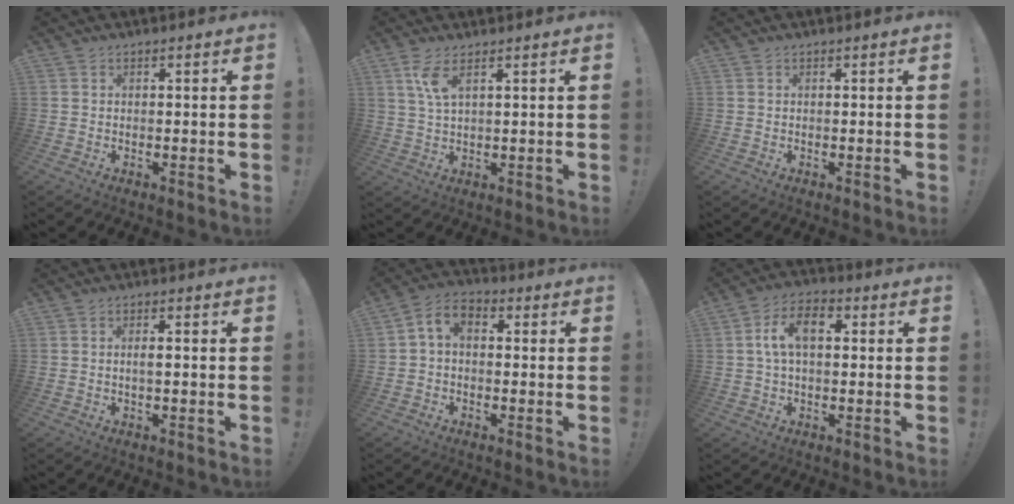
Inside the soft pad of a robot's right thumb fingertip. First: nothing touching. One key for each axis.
{"total": 5.4, "fx": 2.8, "fy": 1.6, "fz": 4.3, "tx": -0.082, "ty": -0.007, "tz": 0.048}
{"total": 0.0}
{"total": 1.9, "fx": -0.3, "fy": 0.3, "fz": 1.9, "tx": -0.034, "ty": 0.001, "tz": -0.007}
{"total": 5.2, "fx": 0.1, "fy": 3.4, "fz": 4.0, "tx": -0.081, "ty": 0.007, "tz": 0.003}
{"total": 9.2, "fx": 1.4, "fy": 5.1, "fz": 7.5, "tx": -0.140, "ty": 0.016, "tz": 0.026}